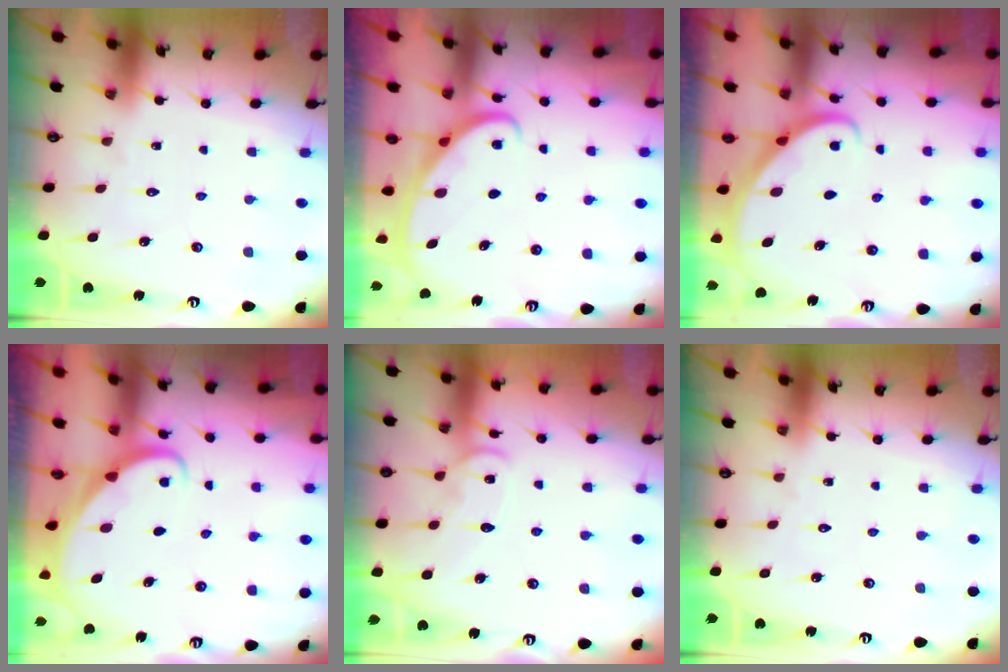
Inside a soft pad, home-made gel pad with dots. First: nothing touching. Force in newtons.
{"total": 2.5, "press": 2.5, "slide": 0.4}
{"total": 3.0, "press": 3.0, "slide": 0.2}
{"total": 2.5, "press": 2.5, "slide": 0.2}
{"total": 11.4, "press": 11.4, "slide": 1.0}
{"total": 0.0}